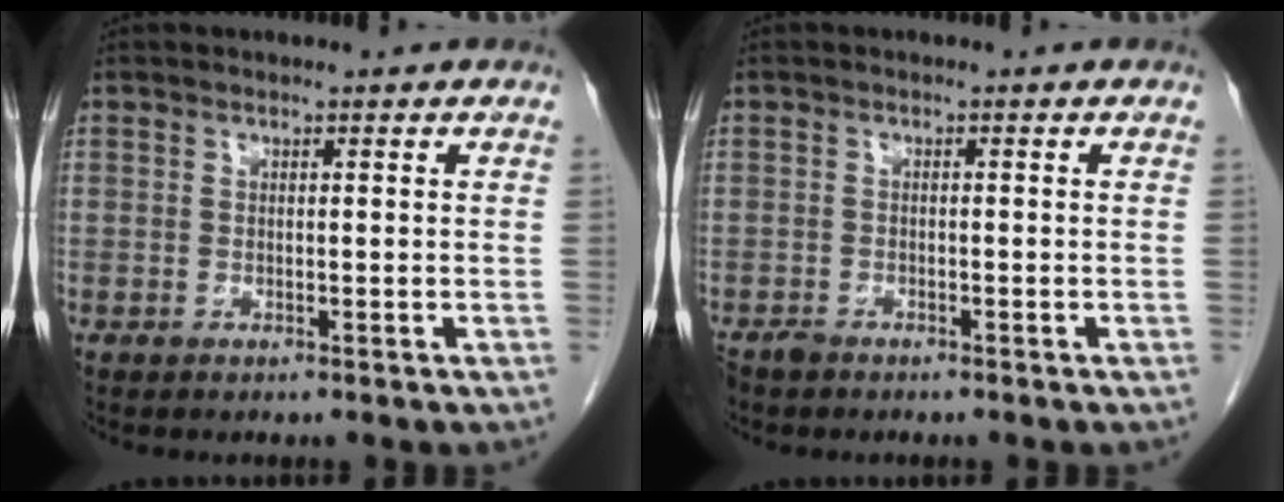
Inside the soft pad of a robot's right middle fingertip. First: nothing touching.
{"total": 1.5, "force": [-1.3, 0.6, 0.4], "torque": [-0.011, -0.002, -0.021]}